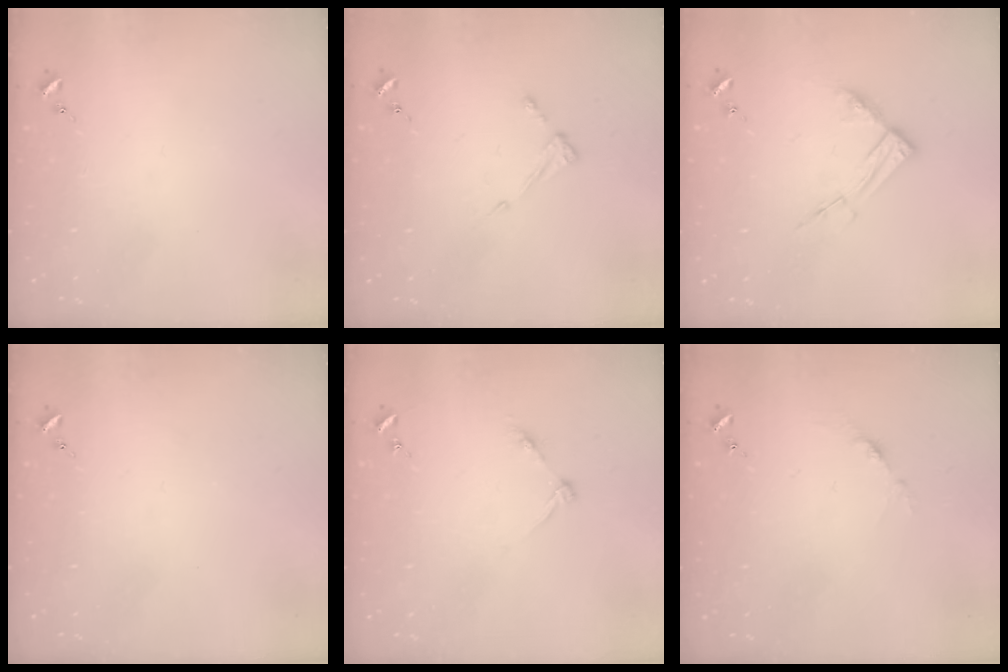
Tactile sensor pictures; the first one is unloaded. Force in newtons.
{"total": 4.4, "press": 4.3, "slide": 0.7}
{"total": 8.9, "press": 8.9, "slide": 0.8}
{"total": 0.0}
{"total": 4.6, "press": 4.6, "slide": 0.5}
{"total": 3.8, "press": 3.8, "slide": 0.5}